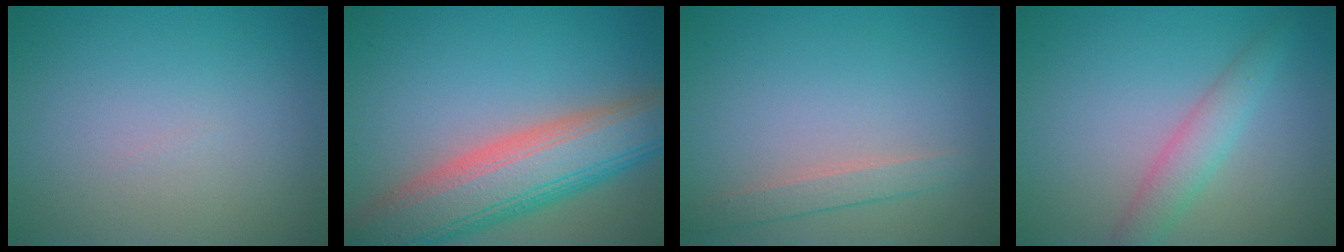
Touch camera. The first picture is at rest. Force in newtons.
{"total": 10.2, "press": 10.2, "slide": 0.7}
{"total": 1.8, "press": 1.8, "slide": 0.1}
{"total": 2.9, "press": 2.9, "slide": 0.1}